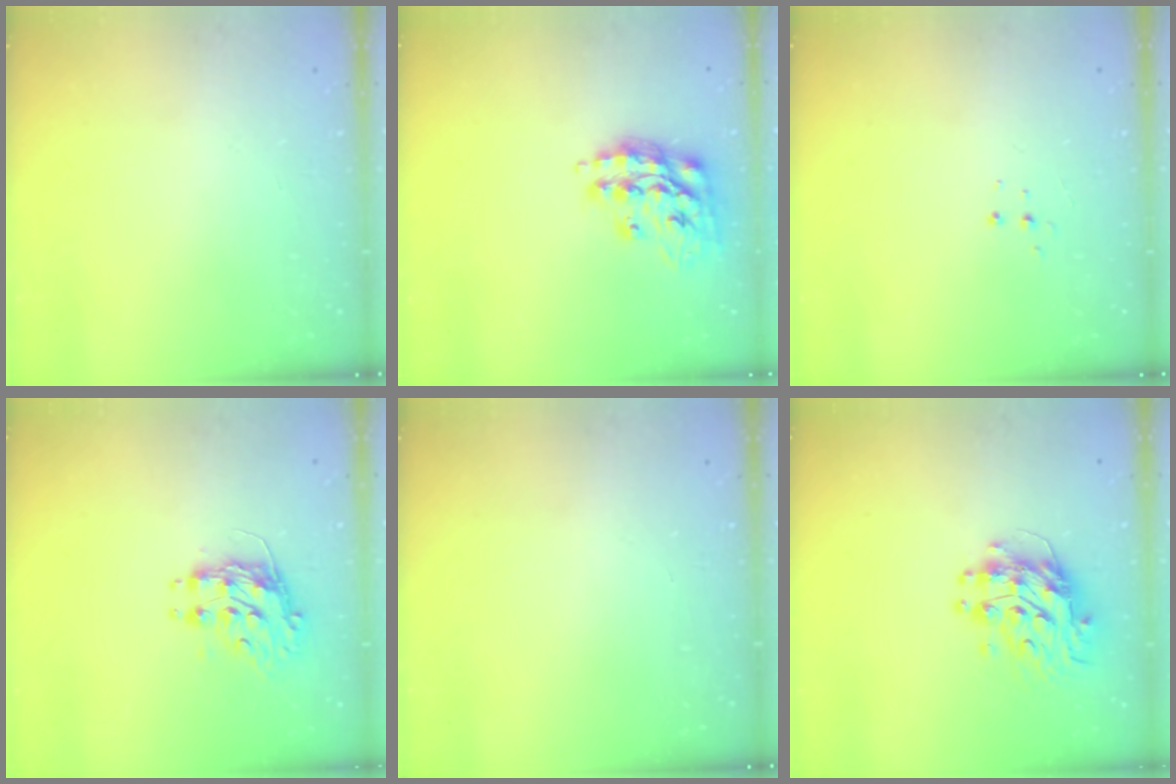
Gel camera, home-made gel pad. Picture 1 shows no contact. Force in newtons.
{"total": 15.2, "press": 15.1, "slide": 0.8}
{"total": 3.8, "press": 3.8, "slide": 0.3}
{"total": 8.7, "press": 8.7, "slide": 0.5}
{"total": 0.0}
{"total": 11.5, "press": 11.5, "slide": 1.0}